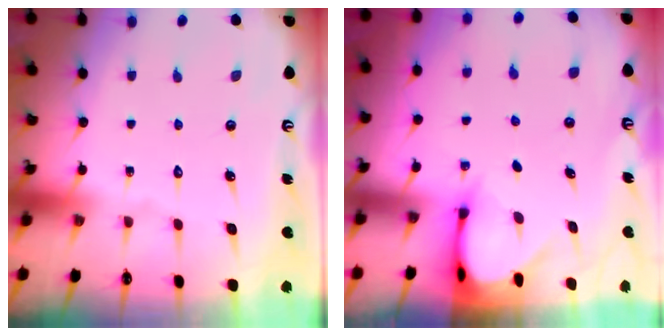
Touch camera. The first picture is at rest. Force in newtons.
{"total": 2.8, "press": 2.8, "slide": 0.2}